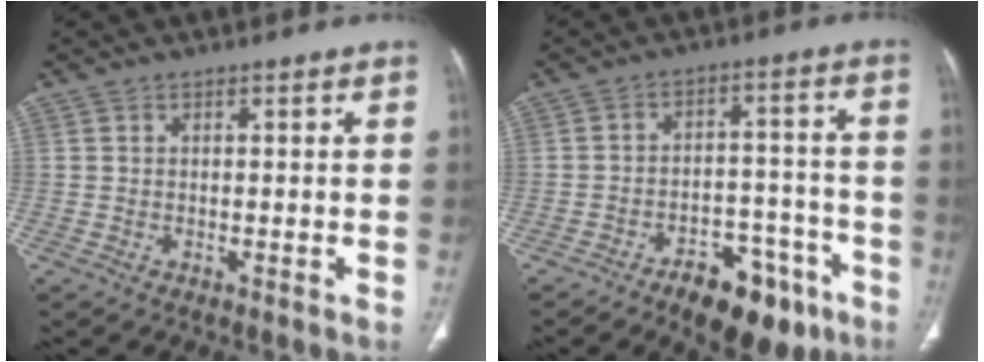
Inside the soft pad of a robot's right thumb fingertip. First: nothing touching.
{"total": 13.1, "force": [-8.2, 6.6, 7.9], "torque": [-0.076, 0.061, -0.114]}